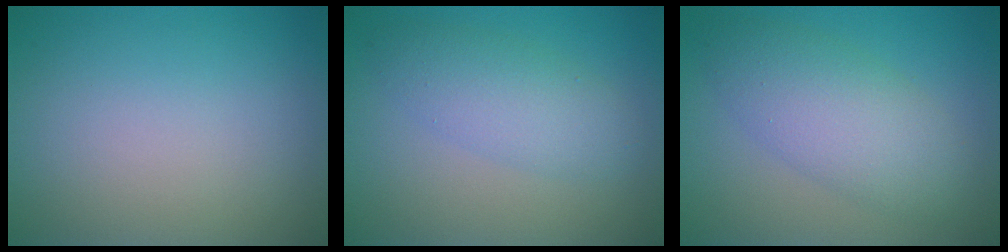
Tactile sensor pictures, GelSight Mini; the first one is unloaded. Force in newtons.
{"total": 3.7, "press": 3.7, "slide": 0.1}
{"total": 5.6, "press": 5.6, "slide": 0.1}